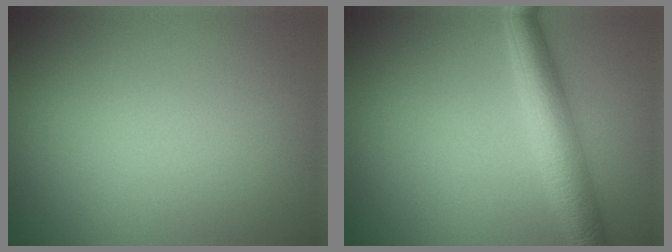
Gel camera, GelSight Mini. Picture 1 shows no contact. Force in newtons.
{"total": 4.6, "press": 4.6, "slide": 0.1}